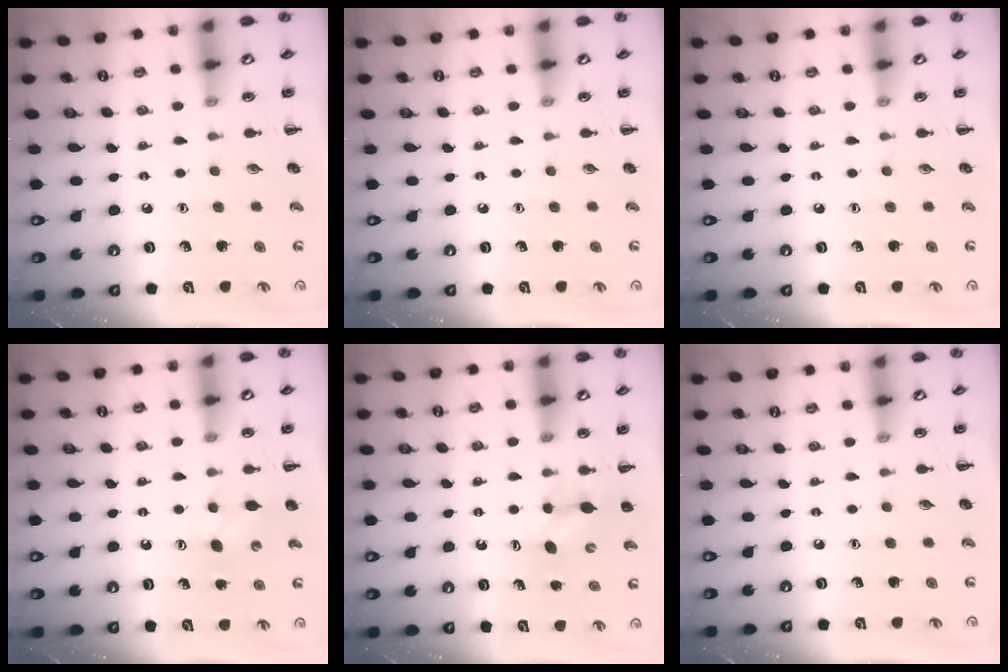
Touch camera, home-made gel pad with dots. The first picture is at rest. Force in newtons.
{"total": 0.0}
{"total": 0.0}
{"total": 3.8, "press": 3.7, "slide": 0.8}
{"total": 3.9, "press": 3.7, "slide": 1.2}
{"total": 0.0}